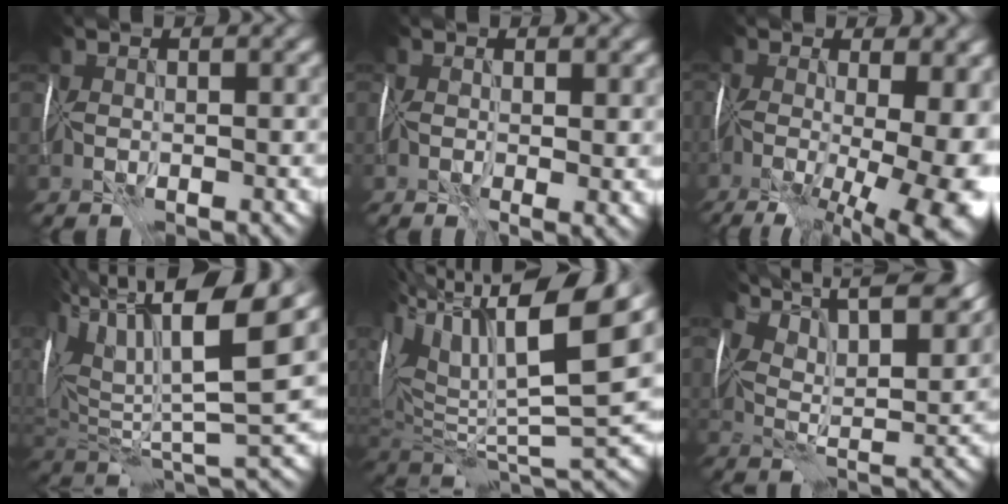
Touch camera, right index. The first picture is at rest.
{"total": 2.9, "force": [0.2, 1.2, 2.6], "torque": [-0.031, -0.004, 0.011]}
{"total": 16.4, "force": [-4.4, 7.3, 14.0], "torque": [-0.195, -0.014, -0.021]}
{"total": 14.8, "force": [8.8, 4.0, 11.2], "torque": [-0.239, 0.028, 0.165]}
{"total": 15.2, "force": [7.5, 5.1, 12.2], "torque": [-0.251, 0.025, 0.140]}
{"total": 14.1, "force": [11.2, 4.2, 7.5], "torque": [-0.125, 0.028, 0.149]}